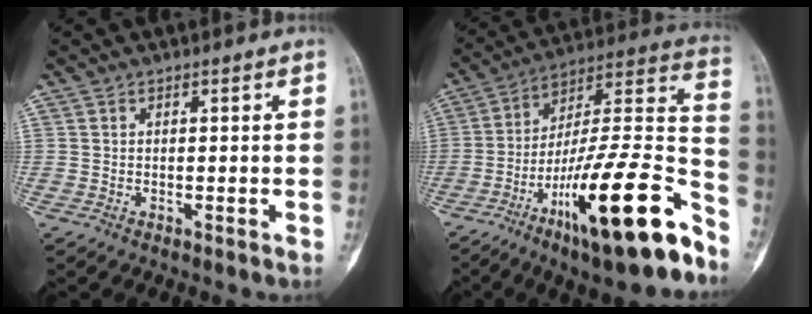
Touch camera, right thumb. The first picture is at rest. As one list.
[{"total": 27.4, "force": [-15.0, 5.7, 22.2], "torque": [-0.305, 0.074, -0.242]}]